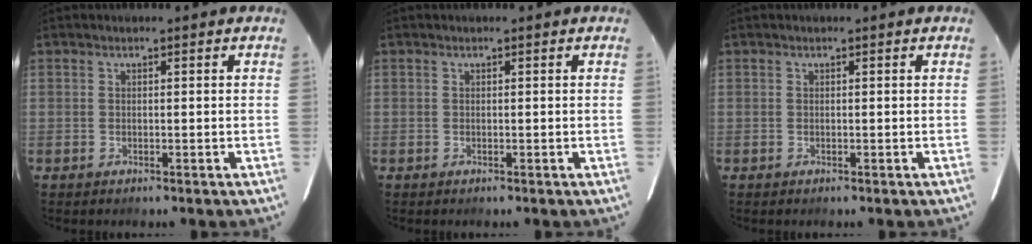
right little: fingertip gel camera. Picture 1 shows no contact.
{"total": 0.0}
{"total": 0.0}